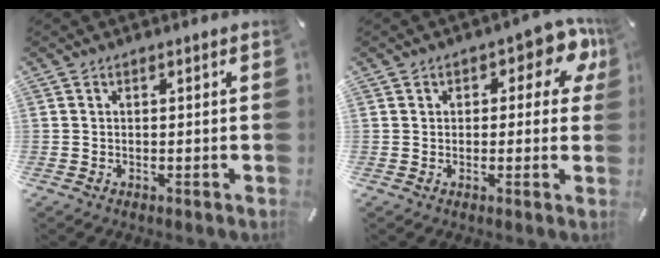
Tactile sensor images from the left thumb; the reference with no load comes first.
{"total": 7.8, "force": [3.6, 4.3, 5.4], "torque": [-0.056, -0.016, 0.056]}